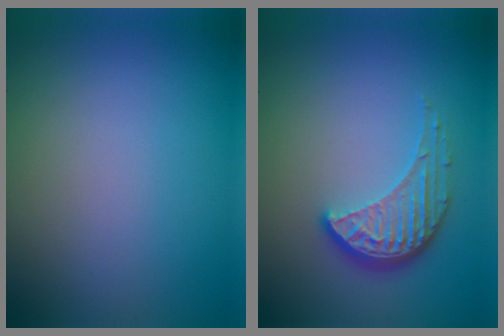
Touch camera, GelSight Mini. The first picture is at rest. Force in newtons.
{"total": 4.0, "press": 3.0, "slide": 2.7}